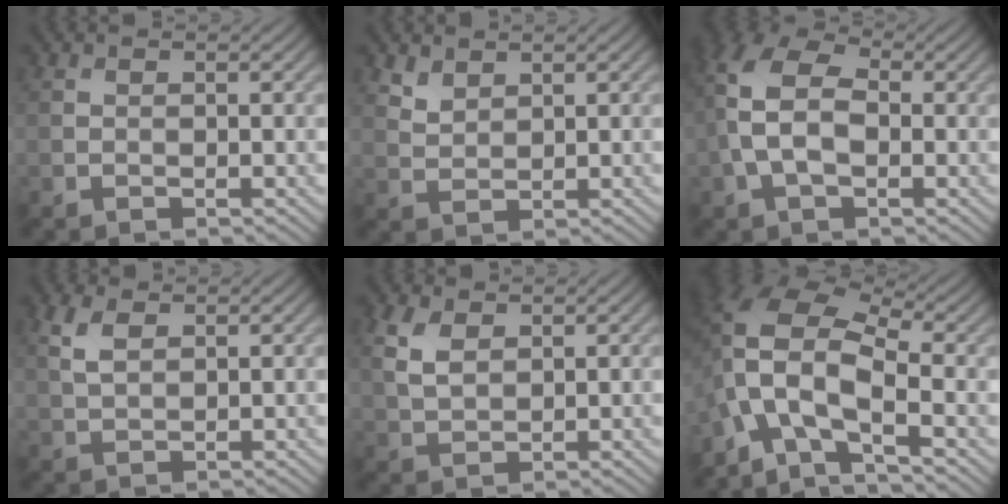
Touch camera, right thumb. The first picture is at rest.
{"total": 2.6, "force": [2.0, 1.3, 1.0], "torque": [-0.029, -0.003, 0.049]}
{"total": 9.3, "force": [-0.3, 5.7, 7.3], "torque": [-0.179, 0.016, -0.018]}
{"total": 3.3, "force": [1.6, 1.6, 2.3], "torque": [-0.065, 0.004, 0.034]}
{"total": 4.2, "force": [1.9, 2.4, 2.9], "torque": [-0.081, 0.003, 0.041]}
{"total": 10.5, "force": [-4.0, 4.6, 8.5], "torque": [-0.183, -0.006, -0.092]}